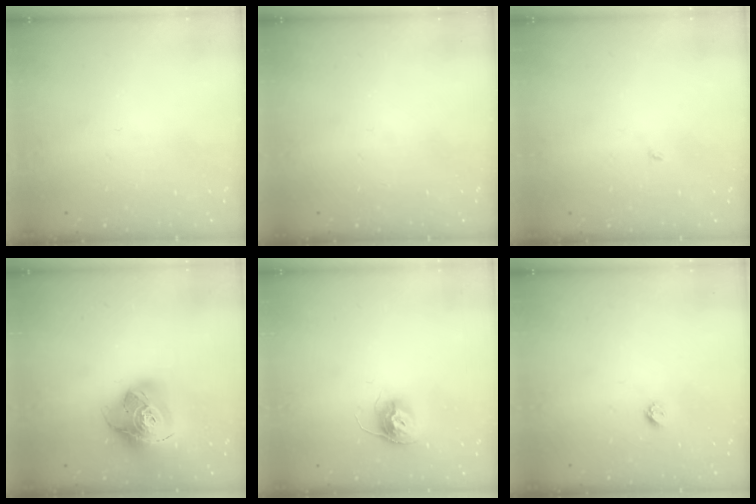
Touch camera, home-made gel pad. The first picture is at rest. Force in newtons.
{"total": 0.0}
{"total": 1.9, "press": 1.9, "slide": 0.2}
{"total": 18.0, "press": 17.9, "slide": 1.9}
{"total": 10.3, "press": 10.3, "slide": 0.6}
{"total": 4.1, "press": 4.1, "slide": 0.5}